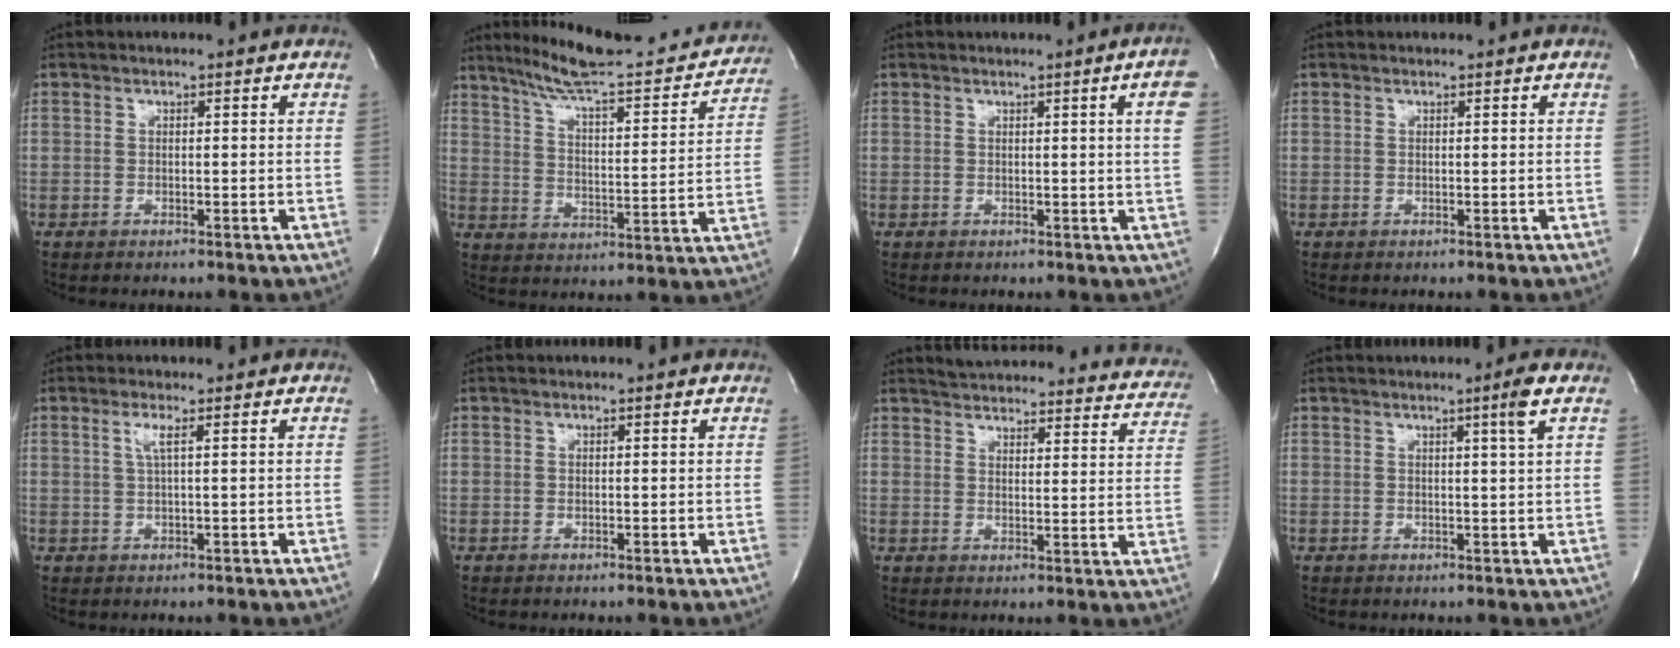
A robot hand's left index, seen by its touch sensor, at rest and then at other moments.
{"total": 22.4, "force": [20.0, 2.6, 9.7], "torque": [-0.146, -0.019, 0.272]}
{"total": 3.6, "force": [1.3, -0.6, 3.3], "torque": [-0.040, -0.006, 0.011]}
{"total": 0.0}
{"total": 2.0, "force": [0.6, -0.2, 1.9], "torque": [-0.042, 0.004, 0.013]}
{"total": 0.0}
{"total": 24.3, "force": [22.9, 4.7, 6.4], "torque": [-0.089, -0.062, 0.258]}
{"total": 2.4, "force": [1.1, -0.9, 2.0], "torque": [-0.034, -0.008, 0.021]}